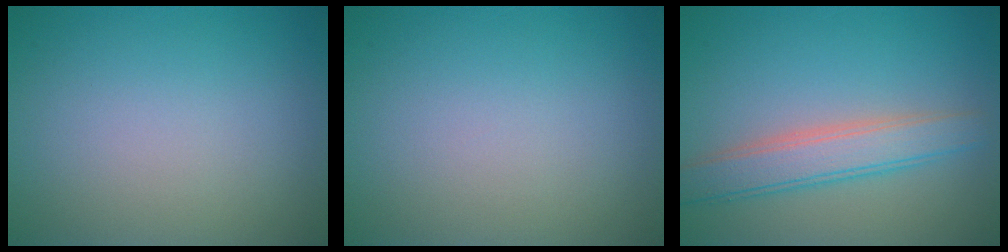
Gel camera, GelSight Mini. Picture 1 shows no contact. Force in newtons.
{"total": 0.0}
{"total": 4.1, "press": 4.1, "slide": 0.4}